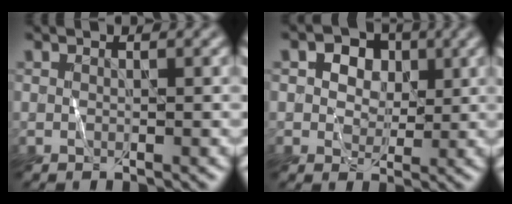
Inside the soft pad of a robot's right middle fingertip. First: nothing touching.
{"total": 4.9, "force": [2.2, 3.6, 2.5], "torque": [-0.030, 0.021, 0.011]}